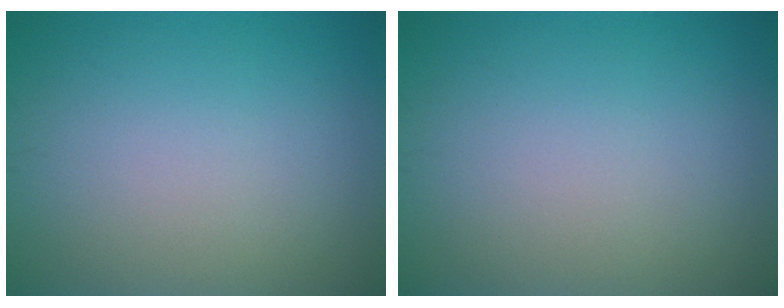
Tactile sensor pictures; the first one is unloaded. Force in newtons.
{"total": 0.0}